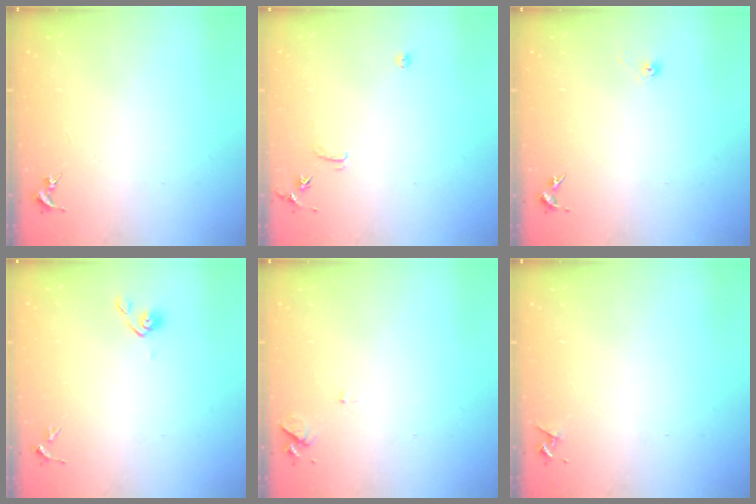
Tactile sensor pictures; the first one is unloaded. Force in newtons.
{"total": 6.9, "press": 6.9, "slide": 0.7}
{"total": 3.3, "press": 2.7, "slide": 2.0}
{"total": 4.2, "press": 4.1, "slide": 1.1}
{"total": 6.1, "press": 6.0, "slide": 0.8}
{"total": 4.2, "press": 4.2, "slide": 0.5}